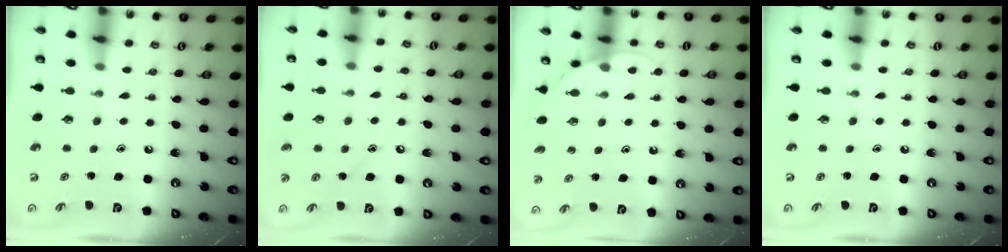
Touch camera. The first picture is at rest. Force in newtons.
{"total": 6.7, "press": 6.7, "slide": 0.5}
{"total": 4.0, "press": 4.0, "slide": 0.3}
{"total": 0.0}